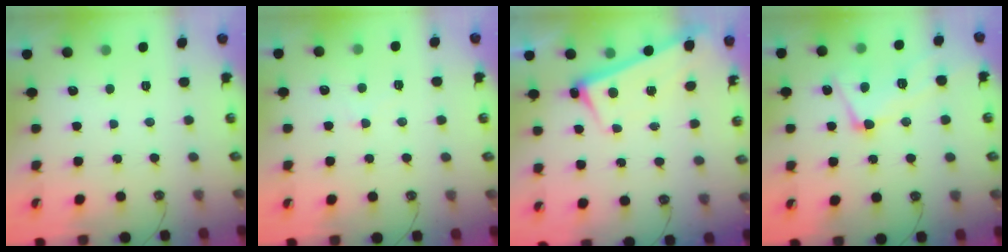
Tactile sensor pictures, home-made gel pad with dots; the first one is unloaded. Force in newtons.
{"total": 0.0}
{"total": 1.0, "press": 0.6, "slide": 0.8}
{"total": 4.9, "press": 4.7, "slide": 1.4}